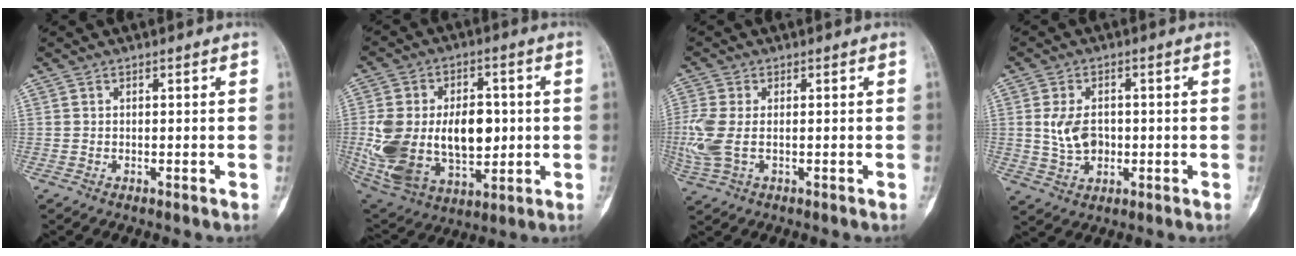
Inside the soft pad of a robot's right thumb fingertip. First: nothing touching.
{"total": 23.3, "force": [-0.1, 14.8, 18.1], "torque": [-0.337, -0.001, 0.027]}
{"total": 6.8, "force": [-0.4, 3.9, 5.6], "torque": [-0.163, -0.004, -0.006]}
{"total": 6.9, "force": [0.1, 4.8, 4.9], "torque": [-0.081, 0.001, 0.009]}